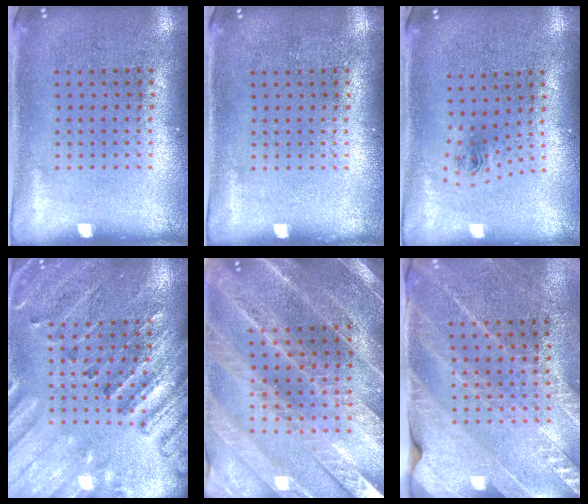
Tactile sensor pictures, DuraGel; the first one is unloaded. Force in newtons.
{"total": 0.0}
{"total": 0.9, "press": 0.3, "slide": 0.8}
{"total": 2.5, "press": 2.5, "slide": 0.4}
{"total": 3.1, "press": 3.0, "slide": 0.7}
{"total": 2.6, "press": 2.6, "slide": 0.0}